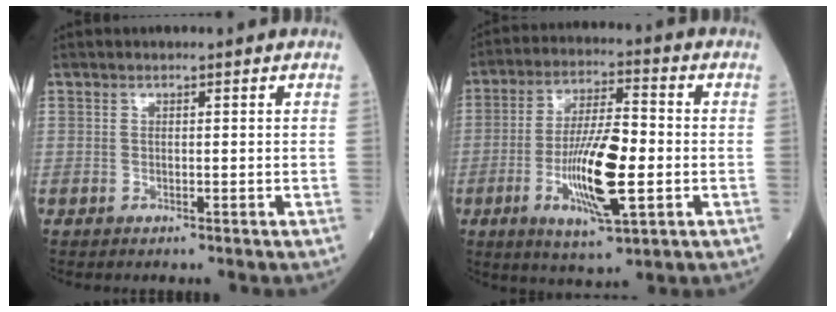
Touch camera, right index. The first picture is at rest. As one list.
[{"total": 12.9, "force": [-2.8, 2.5, 12.3], "torque": [-0.231, -0.007, -0.047]}]